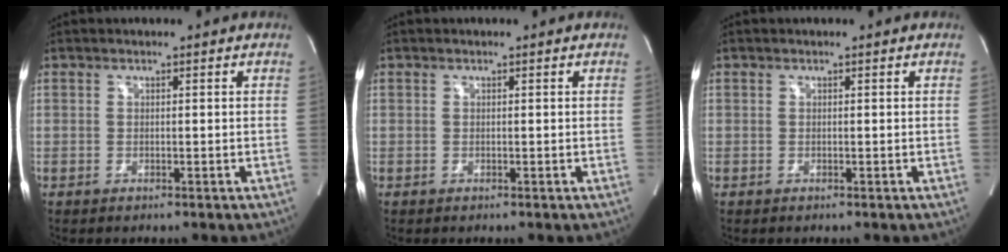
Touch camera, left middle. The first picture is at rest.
{"total": 0.0}
{"total": 0.0}